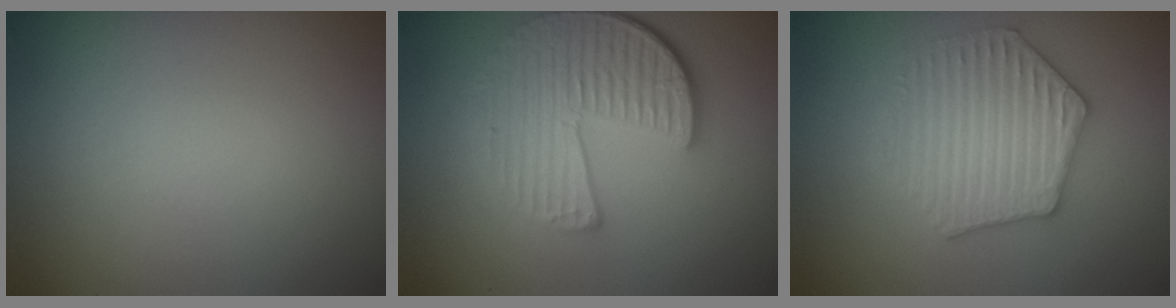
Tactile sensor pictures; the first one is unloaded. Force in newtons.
{"total": 6.3, "press": 4.4, "slide": 4.4}
{"total": 4.1, "press": 4.1, "slide": 0.7}